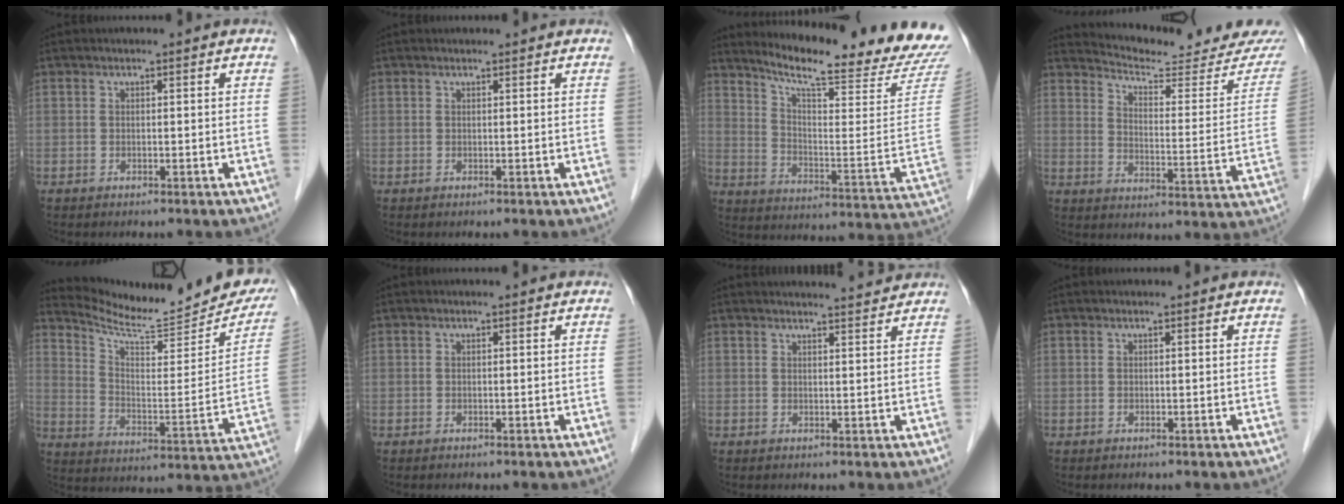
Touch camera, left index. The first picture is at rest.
{"total": 1.2, "force": [1.1, 0.1, 0.1], "torque": [-0.011, 0.006, 0.015]}
{"total": 22.3, "force": [20.9, -0.4, 8.0], "torque": [-0.136, -0.110, 0.271]}
{"total": 17.0, "force": [16.6, 0.8, 3.6], "torque": [-0.048, -0.078, 0.207]}
{"total": 19.8, "force": [18.8, 3.0, 5.5], "torque": [-0.081, -0.070, 0.257]}
{"total": 0.0}
{"total": 6.0, "force": [5.9, -0.1, 1.1], "torque": [-0.017, 0.008, 0.065]}
{"total": 0.5, "force": [0.5, 0.0, 0.1], "torque": [-0.003, 0.002, 0.007]}